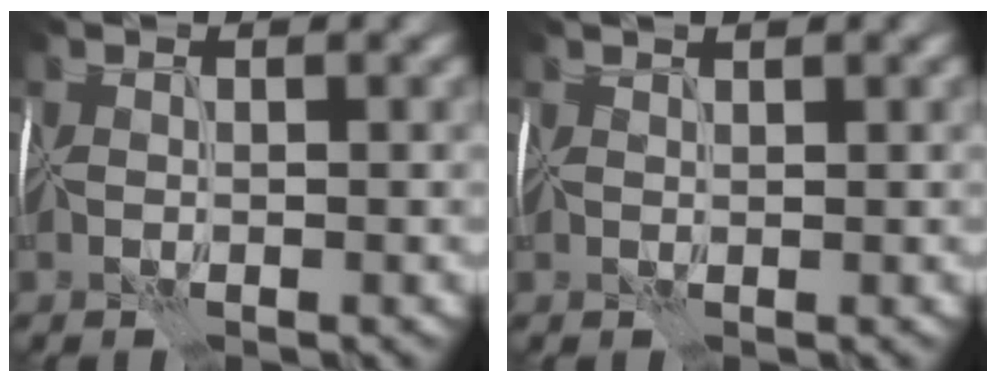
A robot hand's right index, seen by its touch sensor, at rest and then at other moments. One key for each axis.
{"total": 1.9, "fx": 1.2, "fy": 0.9, "fz": 1.2, "tx": -0.007, "ty": 0.013, "tz": 0.011}